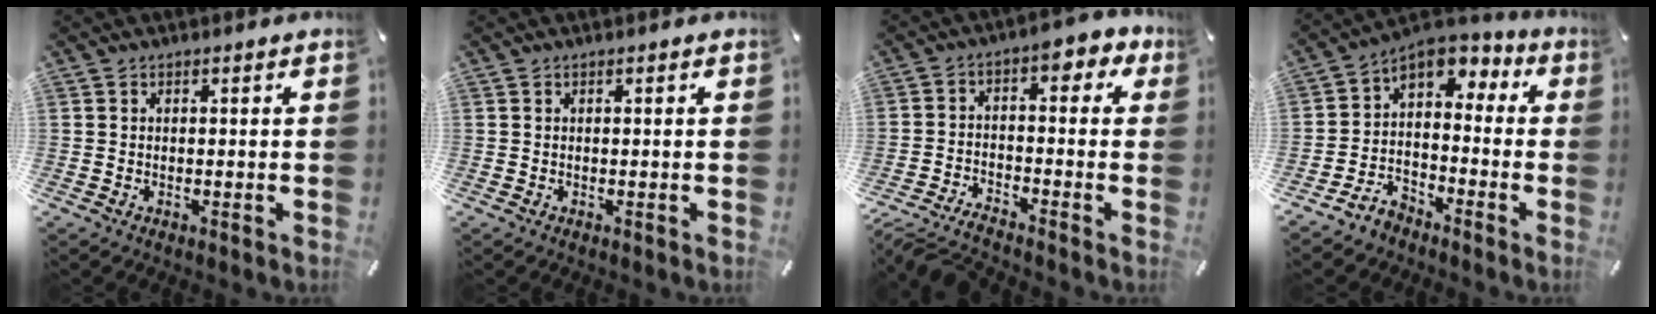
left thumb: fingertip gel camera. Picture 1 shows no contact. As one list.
[{"total": 0.0}, {"total": 6.0, "force": [-3.6, 3.4, 3.3], "torque": [-0.065, 0.014, -0.073]}, {"total": 7.2, "force": [-3.2, 6.2, 1.8], "torque": [-0.042, 0.013, -0.057]}]